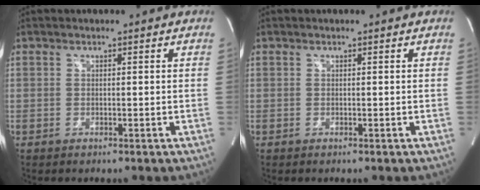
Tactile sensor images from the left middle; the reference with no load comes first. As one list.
[{"total": 0.0}]